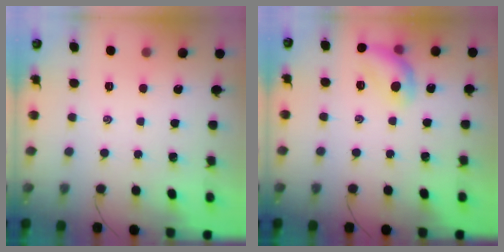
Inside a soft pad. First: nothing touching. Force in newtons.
{"total": 10.7, "press": 10.7, "slide": 0.5}